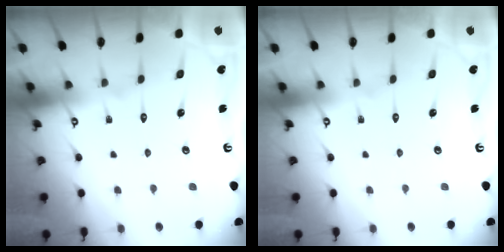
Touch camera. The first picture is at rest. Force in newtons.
{"total": 0.0}